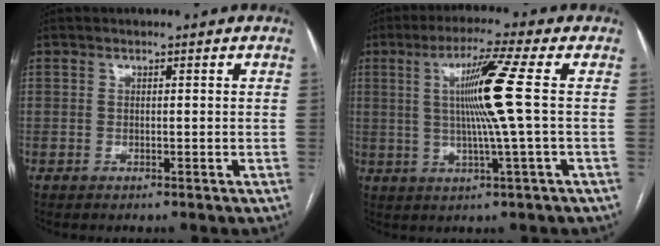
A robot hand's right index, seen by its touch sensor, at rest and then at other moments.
{"total": 9.6, "force": [1.1, -2.1, 9.3], "torque": [-0.168, 0.001, 0.026]}